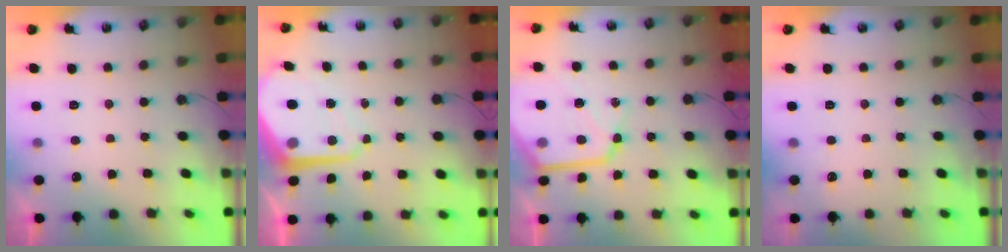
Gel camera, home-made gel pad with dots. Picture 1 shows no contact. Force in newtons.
{"total": 9.3, "press": 9.3, "slide": 0.8}
{"total": 16.3, "press": 16.2, "slide": 1.5}
{"total": 0.0}